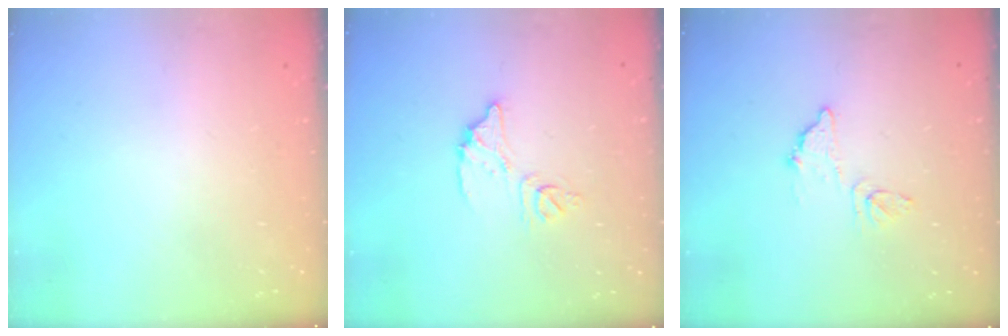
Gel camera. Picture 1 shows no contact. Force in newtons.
{"total": 9.1, "press": 9.1, "slide": 0.7}
{"total": 10.0, "press": 10.0, "slide": 0.3}